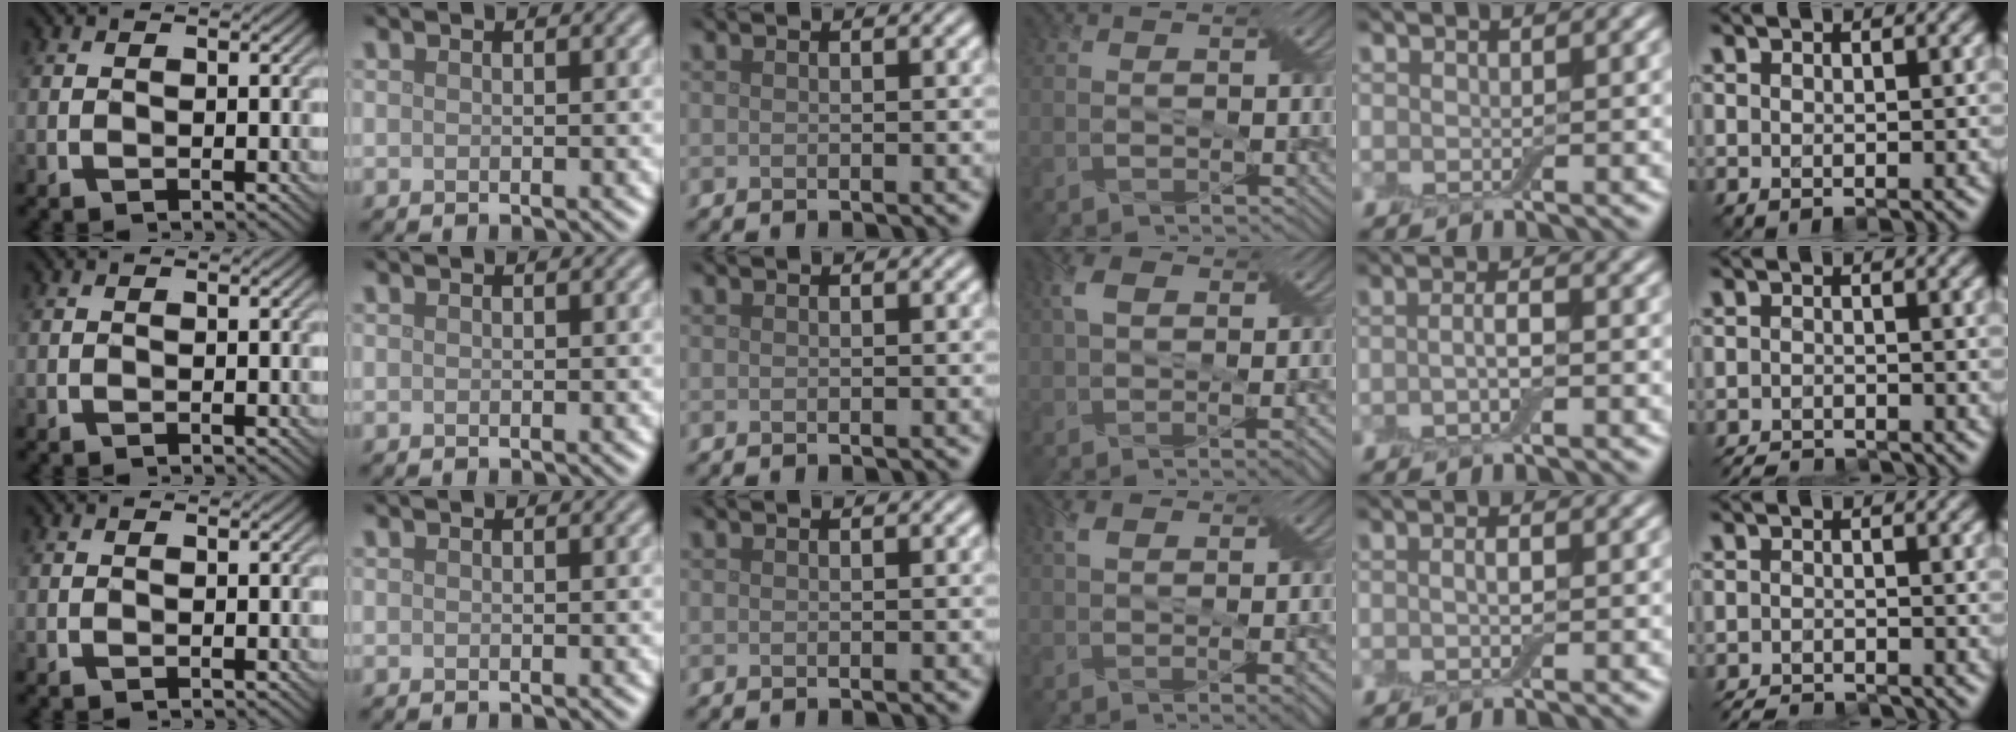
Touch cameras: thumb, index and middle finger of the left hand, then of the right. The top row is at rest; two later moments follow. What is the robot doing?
{"motion": "fold", "object": "bandage"}